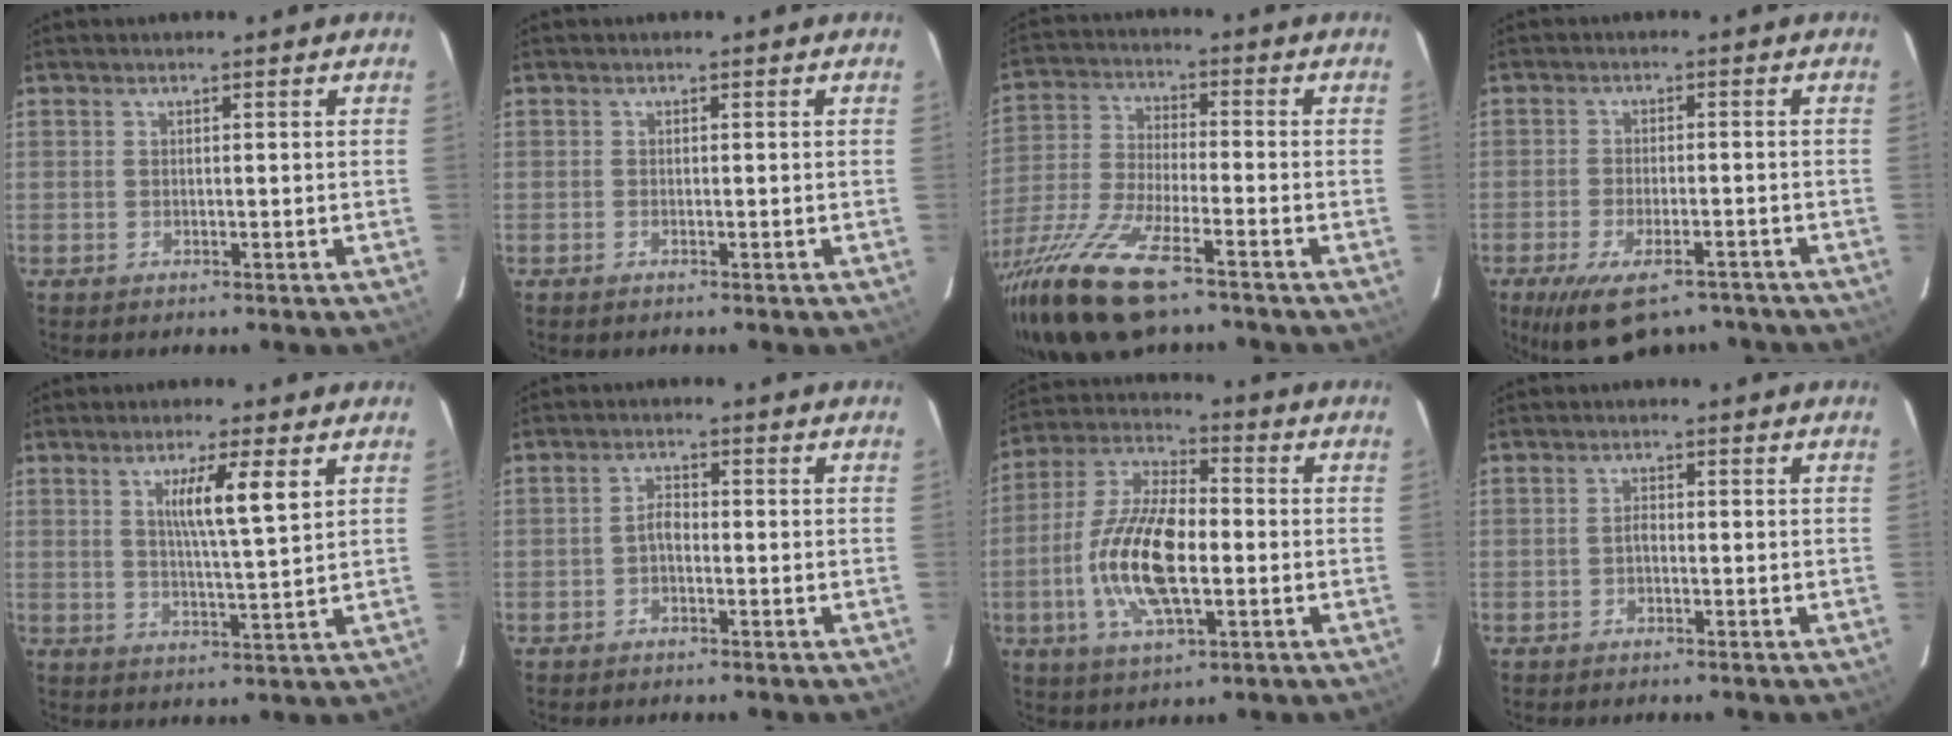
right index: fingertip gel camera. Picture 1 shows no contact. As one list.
[{"total": 0.0}, {"total": 19.1, "force": [-13.2, 4.6, 13.0], "torque": [-0.279, -0.056, -0.252]}, {"total": 13.1, "force": [-9.5, 5.4, 7.4], "torque": [-0.152, -0.023, -0.146]}, {"total": 7.4, "force": [3.0, 0.0, 6.7], "torque": [-0.115, -0.004, 0.047]}, {"total": 2.0, "force": [-0.9, 1.1, 1.4], "torque": [-0.029, 0.008, -0.018]}, {"total": 16.1, "force": [-2.9, 6.3, 14.5], "torque": [-0.298, 0.000, -0.058]}, {"total": 1.0, "force": [-0.5, 0.5, 0.7], "torque": [-0.013, 0.006, -0.010]}]